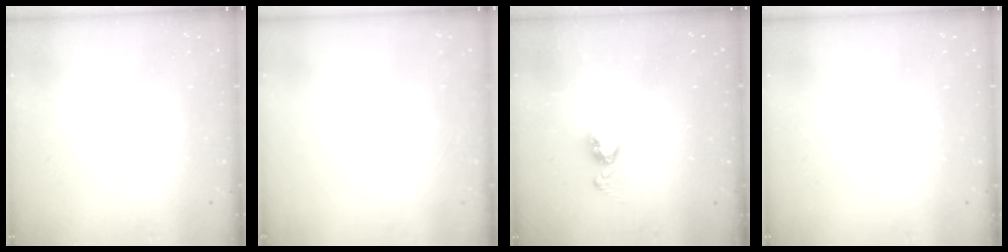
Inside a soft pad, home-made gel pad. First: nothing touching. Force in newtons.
{"total": 0.0}
{"total": 6.2, "press": 6.2, "slide": 0.5}
{"total": 0.0}